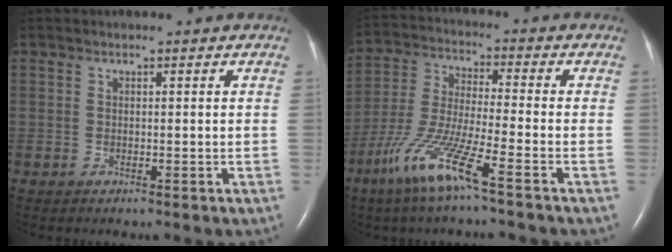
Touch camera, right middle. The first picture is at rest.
{"total": 11.1, "force": [-6.6, -0.3, 8.9], "torque": [-0.192, -0.025, -0.137]}